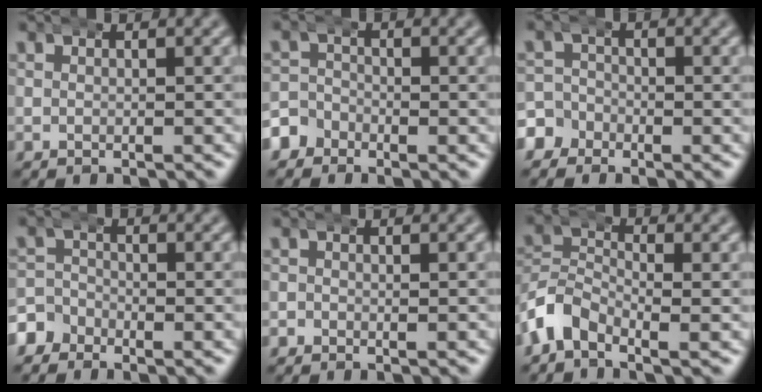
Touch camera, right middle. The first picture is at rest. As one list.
[{"total": 3.0, "force": [-1.7, 2.4, 0.5], "torque": [-0.019, -0.004, -0.036]}, {"total": 3.9, "force": [-1.9, 3.4, 0.6], "torque": [-0.022, -0.008, -0.040]}, {"total": 3.0, "force": [-1.8, 2.3, 0.6], "torque": [-0.018, -0.005, -0.038]}, {"total": 1.2, "force": [-0.1, 1.2, 0.0], "torque": [0.003, 0.002, -0.010]}, {"total": 3.9, "force": [-1.8, 2.7, 2.2], "torque": [-0.069, -0.015, -0.036]}]